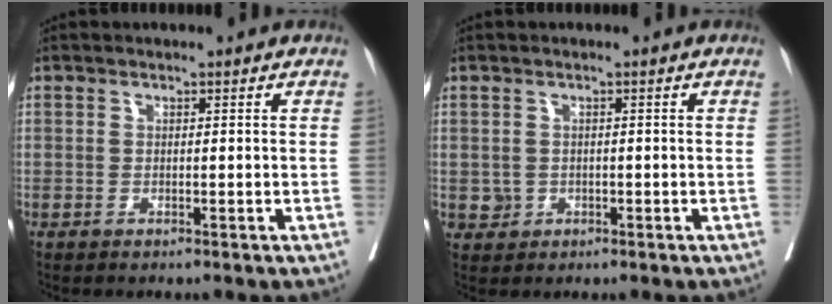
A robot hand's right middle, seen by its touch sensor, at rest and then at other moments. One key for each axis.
{"total": 1.7, "fx": -0.3, "fy": 1.6, "fz": 0.3, "tx": -0.001, "ty": 0.005, "tz": 0.000}